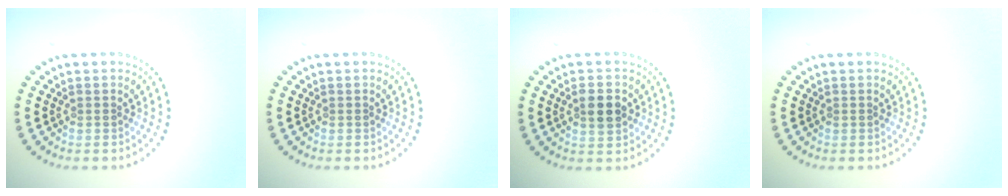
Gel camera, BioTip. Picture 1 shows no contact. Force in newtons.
{"total": 0.0}
{"total": 3.0, "press": 3.0, "slide": 0.1}
{"total": 0.0}